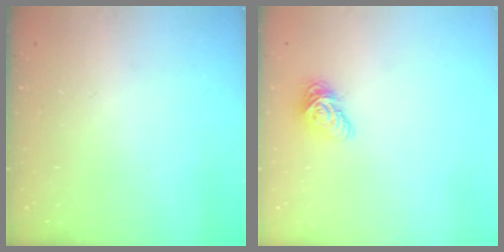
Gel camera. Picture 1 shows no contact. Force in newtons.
{"total": 8.2, "press": 8.2, "slide": 0.4}